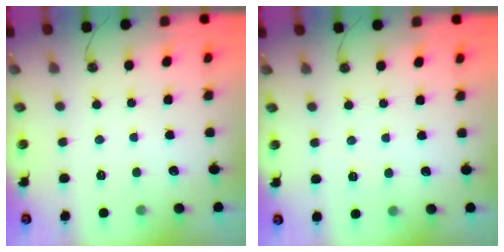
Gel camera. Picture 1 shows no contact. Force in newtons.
{"total": 2.5, "press": 1.2, "slide": 2.2}